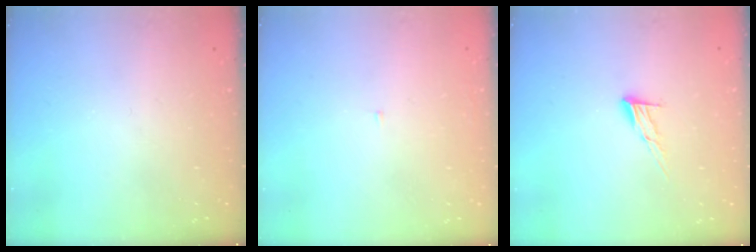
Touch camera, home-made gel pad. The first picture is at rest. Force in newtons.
{"total": 2.1, "press": 2.1, "slide": 0.2}
{"total": 7.2, "press": 7.2, "slide": 0.4}